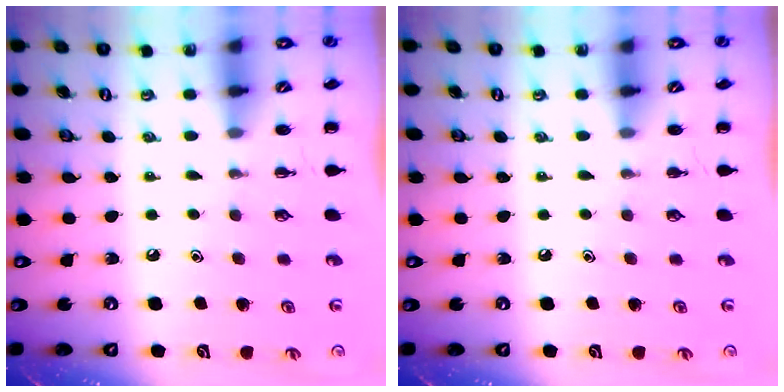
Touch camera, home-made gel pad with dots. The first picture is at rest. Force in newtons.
{"total": 0.0}